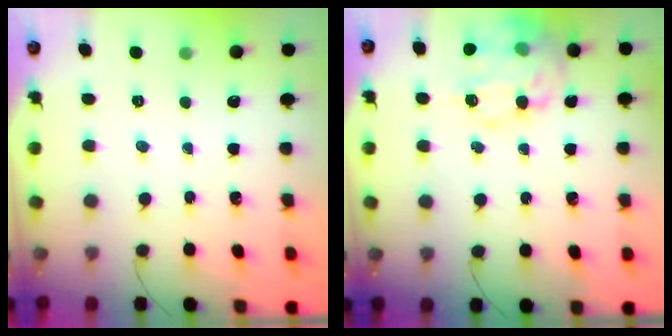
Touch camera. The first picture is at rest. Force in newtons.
{"total": 19.7, "press": 19.6, "slide": 2.1}